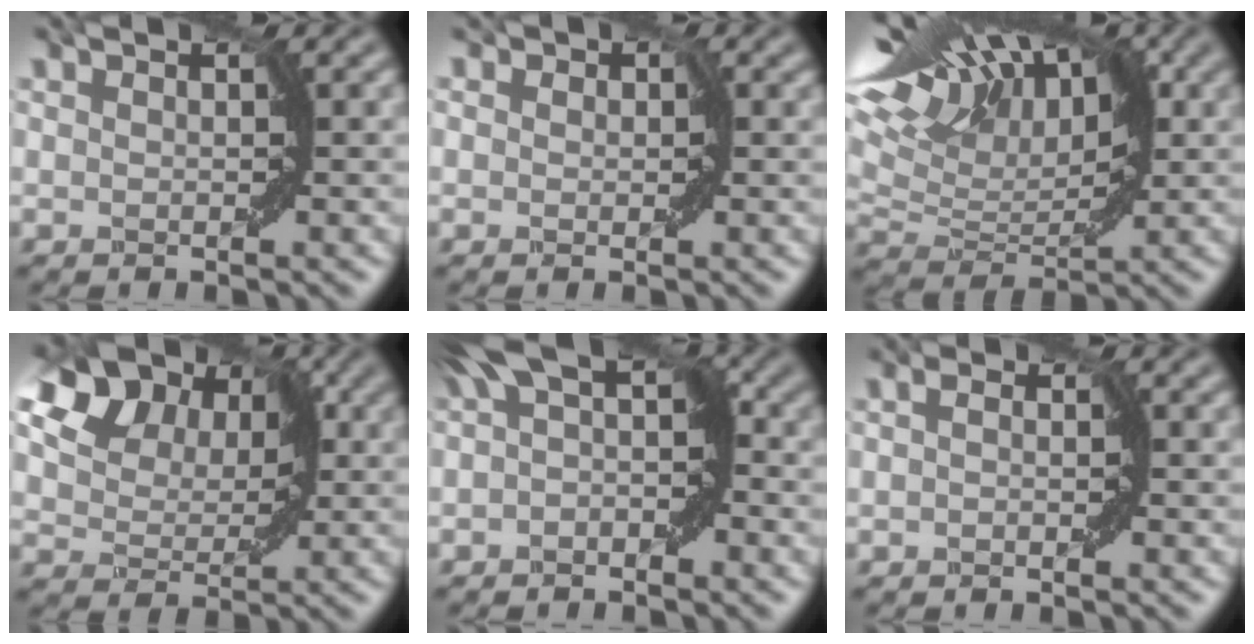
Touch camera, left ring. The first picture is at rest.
{"total": 0.7, "force": [-0.1, 0.6, -0.2], "torque": [0.011, -0.003, -0.001]}
{"total": 11.3, "force": [6.8, 5.3, 7.3], "torque": [-0.131, 0.031, 0.110]}
{"total": 12.3, "force": [5.9, 8.7, 6.5], "torque": [-0.106, 0.034, 0.108]}
{"total": 4.4, "force": [0.4, 2.0, 3.8], "torque": [-0.049, 0.013, -0.004]}
{"total": 0.6, "force": [-0.5, 0.2, 0.0], "torque": [0.002, -0.002, -0.007]}